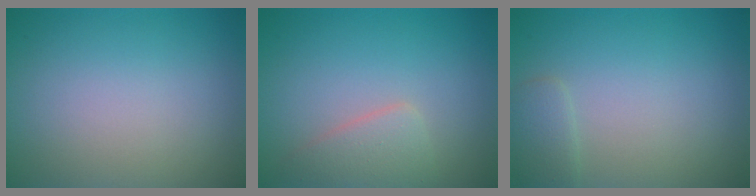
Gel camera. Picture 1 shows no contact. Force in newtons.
{"total": 2.4, "press": 2.4, "slide": 0.1}
{"total": 1.4, "press": 1.4, "slide": 0.1}